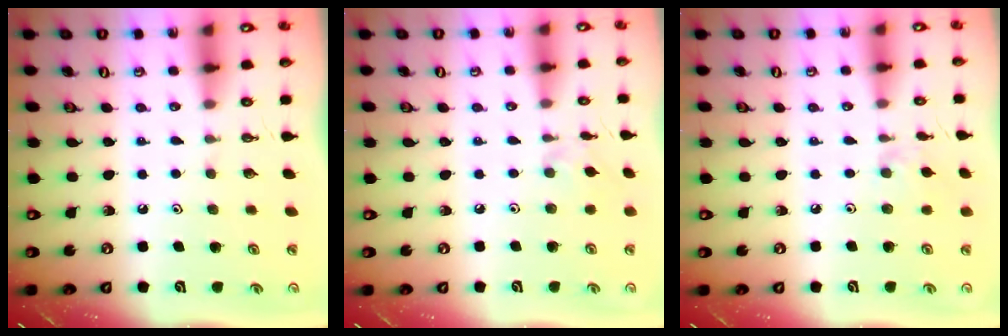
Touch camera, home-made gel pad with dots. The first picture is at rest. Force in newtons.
{"total": 1.8, "press": 1.7, "slide": 0.5}
{"total": 2.5, "press": 2.5, "slide": 0.5}